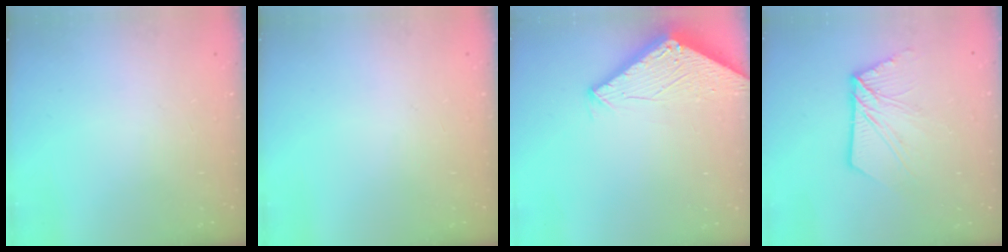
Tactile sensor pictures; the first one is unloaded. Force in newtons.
{"total": 0.0}
{"total": 2.8, "press": 2.8, "slide": 0.2}
{"total": 11.5, "press": 11.4, "slide": 1.0}